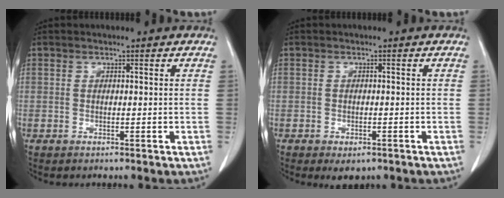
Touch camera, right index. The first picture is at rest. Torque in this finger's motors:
{"motor_torque": [0.09, -0.09, 0.09, 0.03]}